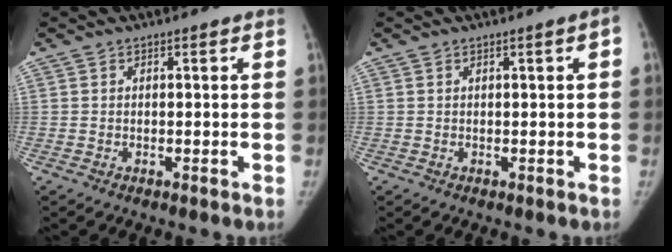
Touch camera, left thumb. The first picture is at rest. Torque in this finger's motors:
{"motor_torque": [-0.05, 0.03, 0.24, 0.47, 0.00]}